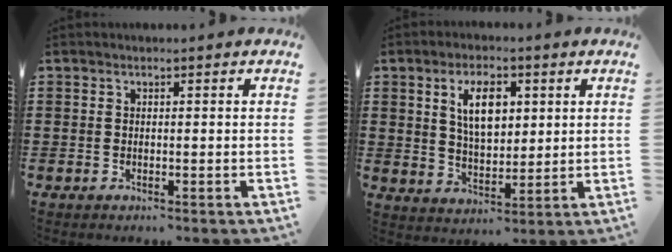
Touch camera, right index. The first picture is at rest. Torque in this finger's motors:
{"motor_torque": [0.45, 0.35, 0.23, 0.12]}